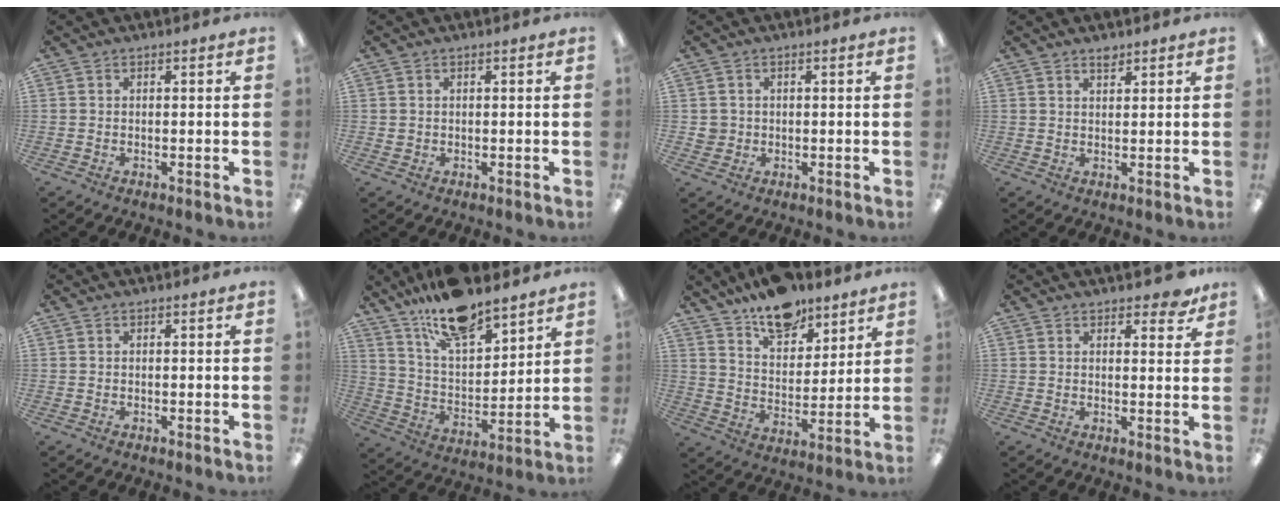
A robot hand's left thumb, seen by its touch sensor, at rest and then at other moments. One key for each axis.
{"total": 0.7, "fx": 0.4, "fy": 0.5, "fz": 0.0, "tx": -0.001, "ty": 0.003, "tz": 0.007}
{"total": 2.5, "fx": 0.3, "fy": 2.4, "fz": 0.2, "tx": -0.009, "ty": 0.004, "tz": 0.004}
{"total": 2.1, "fx": 1.9, "fy": 0.6, "fz": 0.7, "tx": -0.009, "ty": -0.006, "tz": 0.034}
{"total": 0.0}
{"total": 15.5, "fx": 12.9, "fy": 5.1, "fz": 7.0, "tx": -0.129, "ty": -0.074, "tz": 0.228}
{"total": 12.5, "fx": 10.3, "fy": 5.6, "fz": 4.4, "tx": -0.065, "ty": -0.068, "tz": 0.187}
{"total": 3.8, "fx": 3.0, "fy": 1.5, "fz": 1.7, "tx": -0.007, "ty": -0.015, "tz": 0.050}